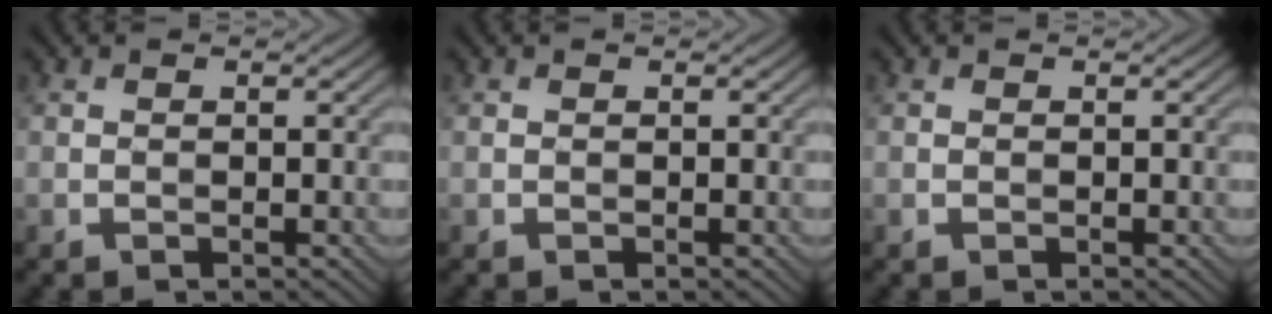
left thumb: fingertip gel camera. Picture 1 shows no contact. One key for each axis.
{"total": 0.0}
{"total": 0.0}